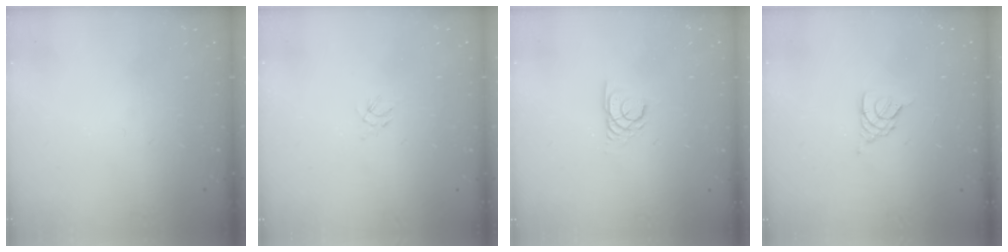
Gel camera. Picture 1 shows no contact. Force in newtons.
{"total": 2.2, "press": 2.2, "slide": 0.5}
{"total": 2.2, "press": 2.2, "slide": 0.1}
{"total": 2.3, "press": 2.3, "slide": 0.5}